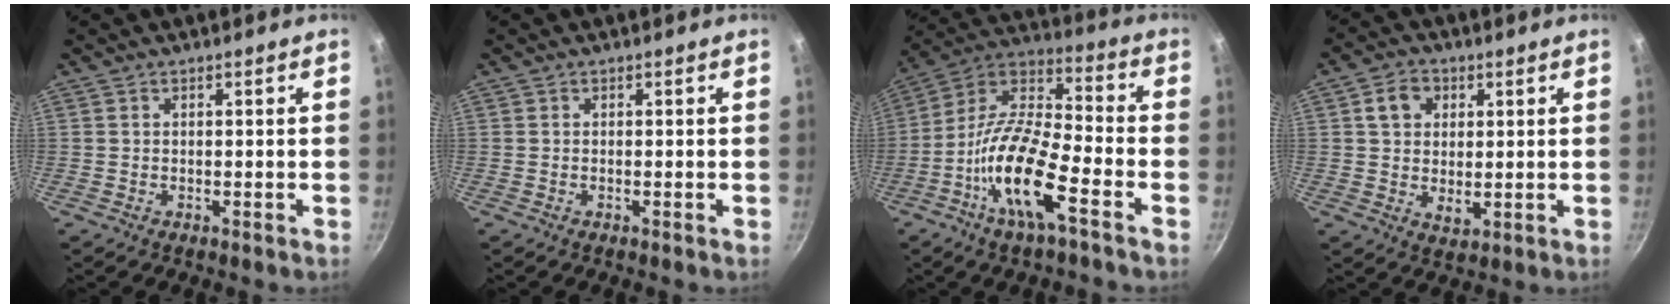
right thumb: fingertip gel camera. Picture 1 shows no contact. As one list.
[{"total": 0.0}, {"total": 16.8, "force": [-7.1, 4.9, 14.4], "torque": [-0.270, 0.049, -0.154]}, {"total": 7.2, "force": [2.2, 5.7, 3.9], "torque": [-0.046, -0.008, 0.035]}]